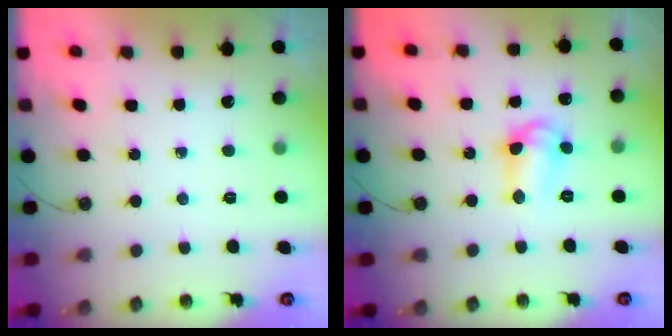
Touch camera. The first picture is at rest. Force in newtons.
{"total": 10.0, "press": 9.3, "slide": 3.7}